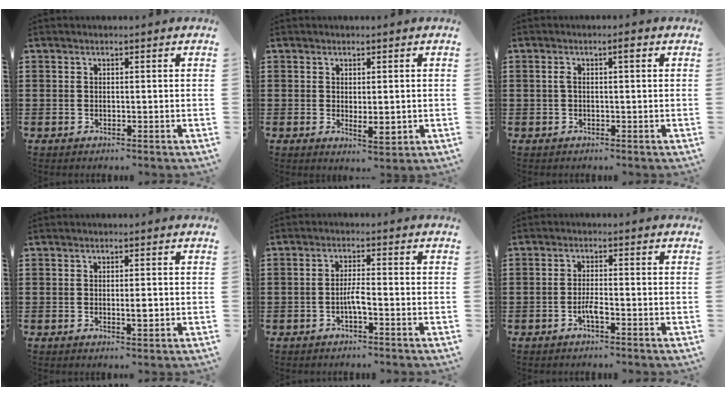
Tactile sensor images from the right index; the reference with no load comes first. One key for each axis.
{"total": 3.0, "fx": -0.1, "fy": 1.2, "fz": 2.7, "tx": -0.041, "ty": -0.003, "tz": -0.003}
{"total": 1.8, "fx": 0.2, "fy": 0.3, "fz": 1.7, "tx": -0.025, "ty": 0.001, "tz": 0.000}
{"total": 2.2, "fx": -0.3, "fy": 0.5, "fz": 2.1, "tx": -0.038, "ty": -0.001, "tz": -0.006}
{"total": 2.7, "fx": -1.2, "fy": 0.4, "fz": 2.4, "tx": -0.053, "ty": 0.000, "tz": -0.024}
{"total": 2.6, "fx": -1.4, "fy": 0.4, "fz": 2.1, "tx": -0.045, "ty": -0.002, "tz": -0.027}